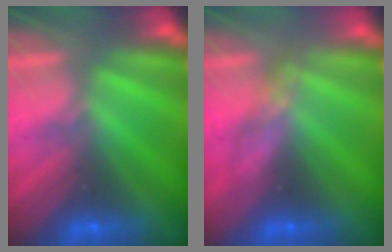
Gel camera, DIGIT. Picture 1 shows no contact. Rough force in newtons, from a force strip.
{"total": 2.6}